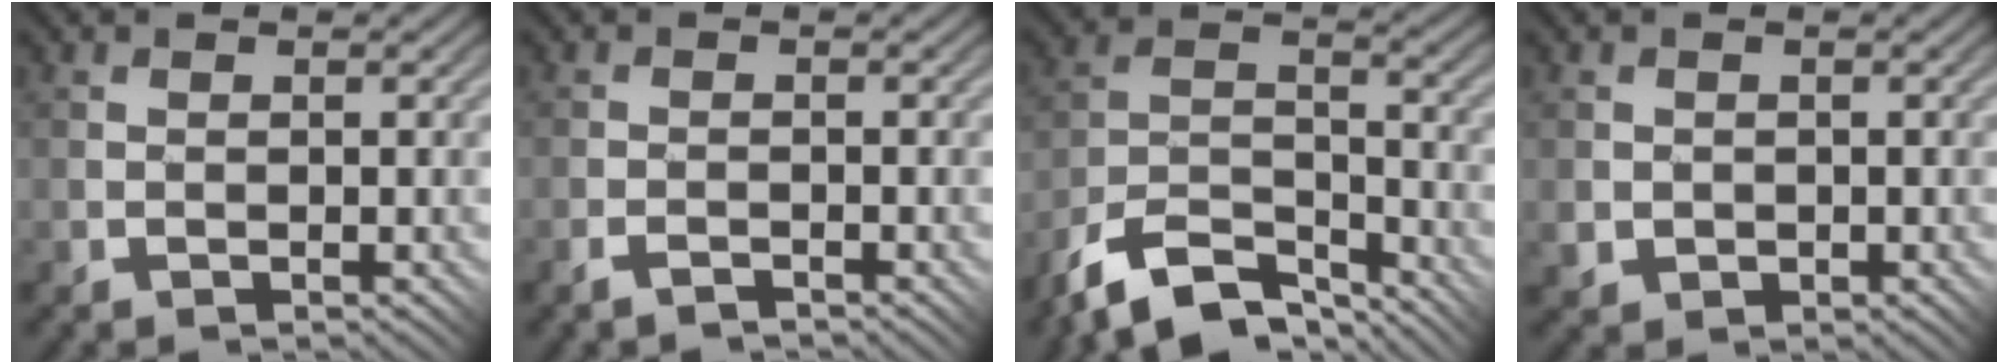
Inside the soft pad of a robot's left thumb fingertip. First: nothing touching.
{"total": 1.2, "force": [-1.1, 0.1, 0.6], "torque": [-0.012, 0.004, -0.022]}
{"total": 10.1, "force": [-8.3, 3.1, 4.8], "torque": [-0.082, 0.004, -0.161]}
{"total": 1.7, "force": [0.2, 1.7, 0.3], "torque": [-0.003, -0.005, 0.005]}